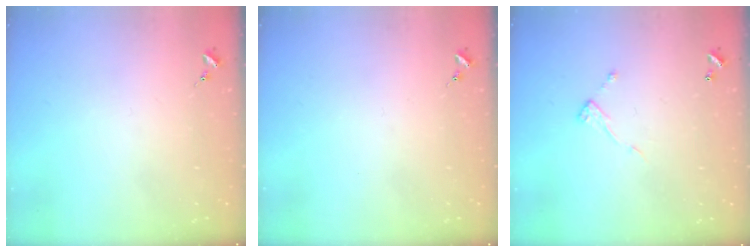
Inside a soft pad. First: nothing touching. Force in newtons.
{"total": 0.0}
{"total": 6.6, "press": 6.6, "slide": 0.6}